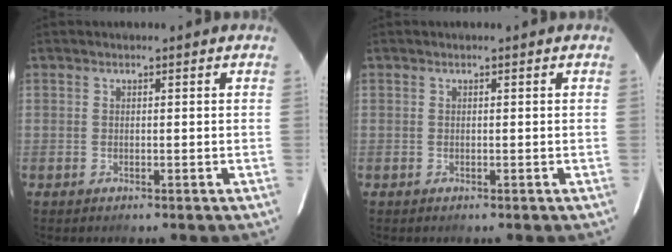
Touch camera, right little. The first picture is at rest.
{"total": 0.0}